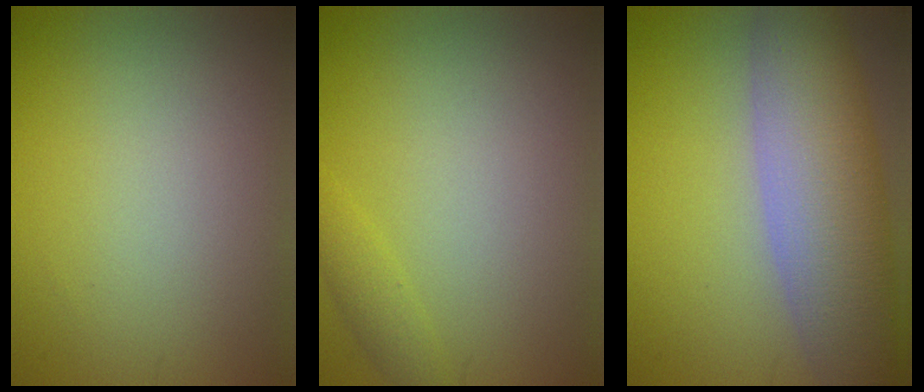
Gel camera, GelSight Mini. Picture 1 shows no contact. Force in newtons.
{"total": 1.3, "press": 1.3, "slide": 0.1}
{"total": 9.4, "press": 9.4, "slide": 0.4}